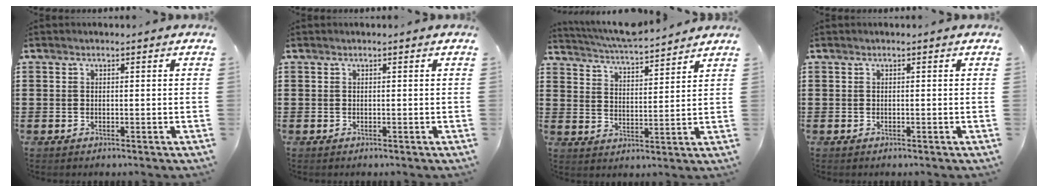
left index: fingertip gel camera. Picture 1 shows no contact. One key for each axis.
{"total": 0.0}
{"total": 5.1, "fx": 4.9, "fy": 0.0, "fz": 1.3, "tx": -0.045, "ty": -0.029, "tz": 0.085}
{"total": 0.0}